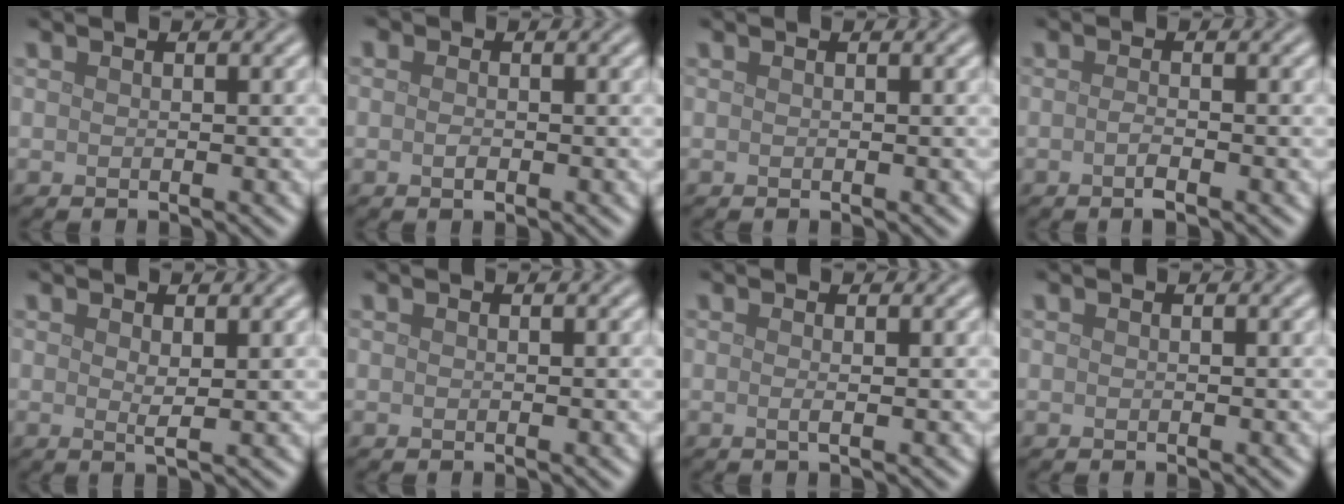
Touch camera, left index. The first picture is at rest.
{"total": 1.1, "force": [-0.2, 0.7, 0.8], "torque": [-0.017, 0.000, -0.006]}
{"total": 0.0}
{"total": 1.3, "force": [-0.6, 0.3, 1.2], "torque": [-0.022, -0.001, -0.013]}
{"total": 1.1, "force": [0.4, 0.2, 1.0], "torque": [-0.019, -0.003, 0.005]}
{"total": 0.0}
{"total": 1.0, "force": [-0.1, 0.3, 1.0], "torque": [-0.014, -0.002, -0.005]}
{"total": 0.0}